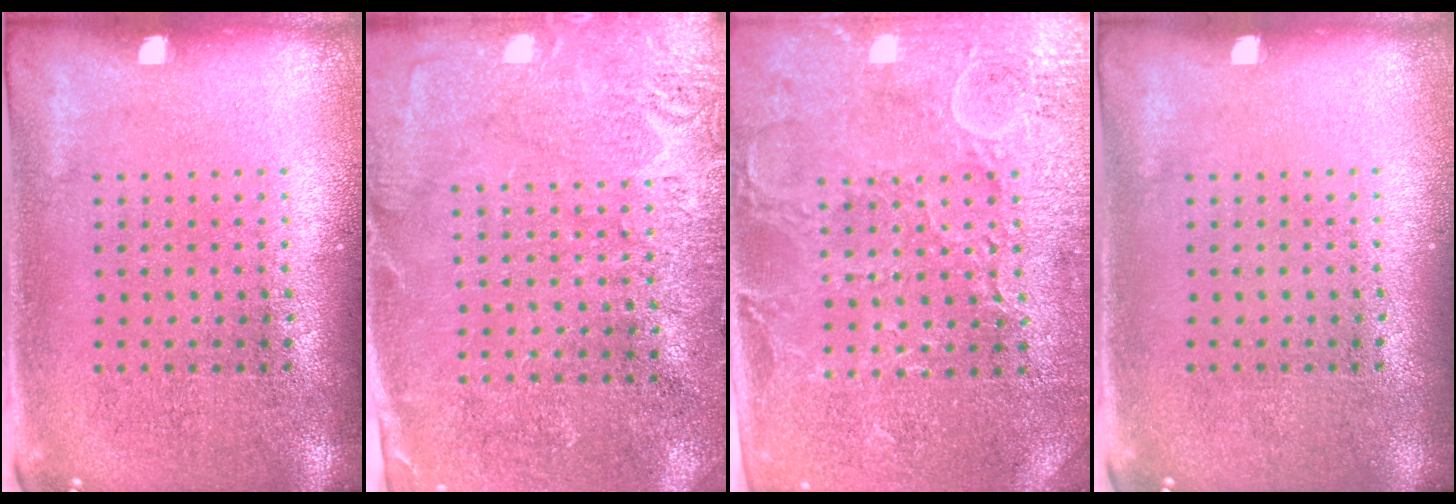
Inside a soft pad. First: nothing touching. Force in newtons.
{"total": 2.7, "press": 2.6, "slide": 0.5}
{"total": 3.3, "press": 3.2, "slide": 0.6}
{"total": 0.0}